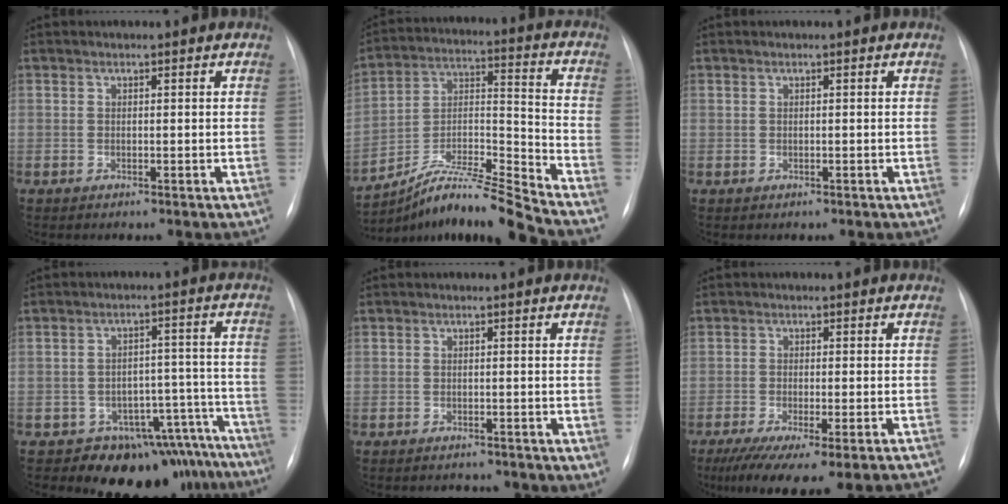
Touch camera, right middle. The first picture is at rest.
{"total": 14.0, "force": [-12.9, -2.3, 4.8], "torque": [-0.077, 0.025, -0.232]}
{"total": 0.0}
{"total": 13.8, "force": [-12.0, 6.8, 0.8], "torque": [0.037, 0.069, -0.151]}
{"total": 1.7, "force": [-1.1, 1.1, 0.7], "torque": [-0.007, 0.000, -0.009]}
{"total": 12.1, "force": [-9.0, 1.7, 7.9], "torque": [-0.112, -0.021, -0.137]}